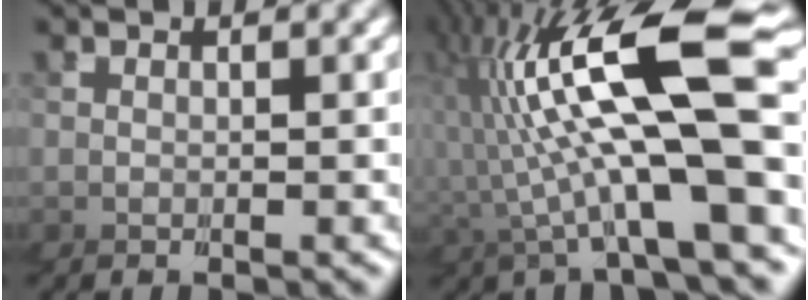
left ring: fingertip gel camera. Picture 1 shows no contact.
{"total": 11.0, "force": [3.1, 2.5, 10.2], "torque": [-0.188, 0.041, 0.041]}